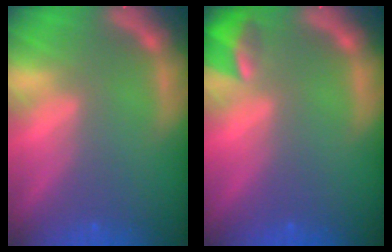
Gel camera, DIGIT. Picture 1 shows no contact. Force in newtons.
{"total": 2.9}